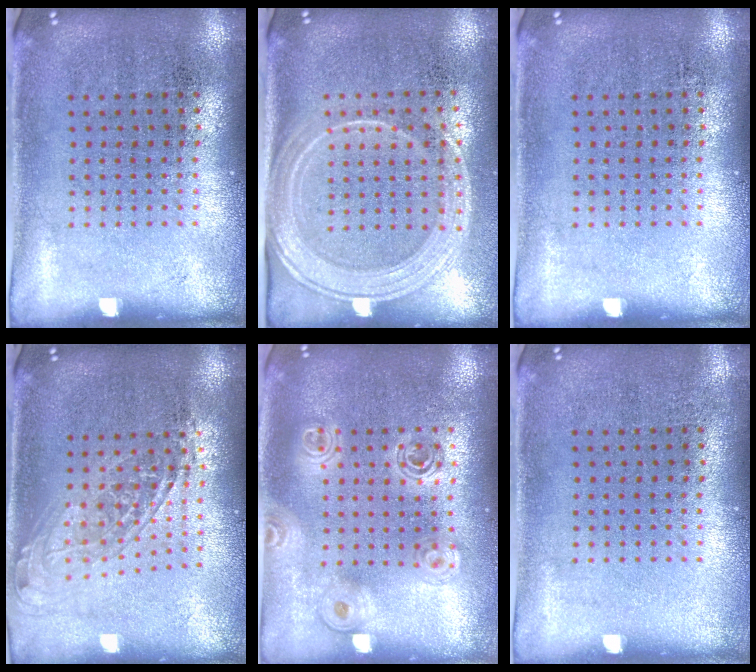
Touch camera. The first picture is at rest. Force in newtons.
{"total": 2.1, "press": 1.8, "slide": 1.1}
{"total": 0.0}
{"total": 1.7, "press": 1.3, "slide": 1.0}
{"total": 1.7, "press": 1.4, "slide": 0.8}
{"total": 0.0}